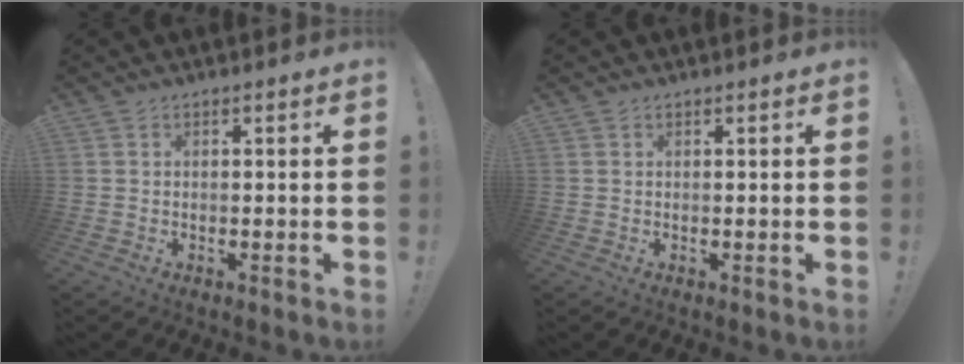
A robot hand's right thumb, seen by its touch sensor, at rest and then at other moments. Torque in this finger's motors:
{"motor_torque": [-0.31, 0.22, -0.20, 0.00, -0.02]}